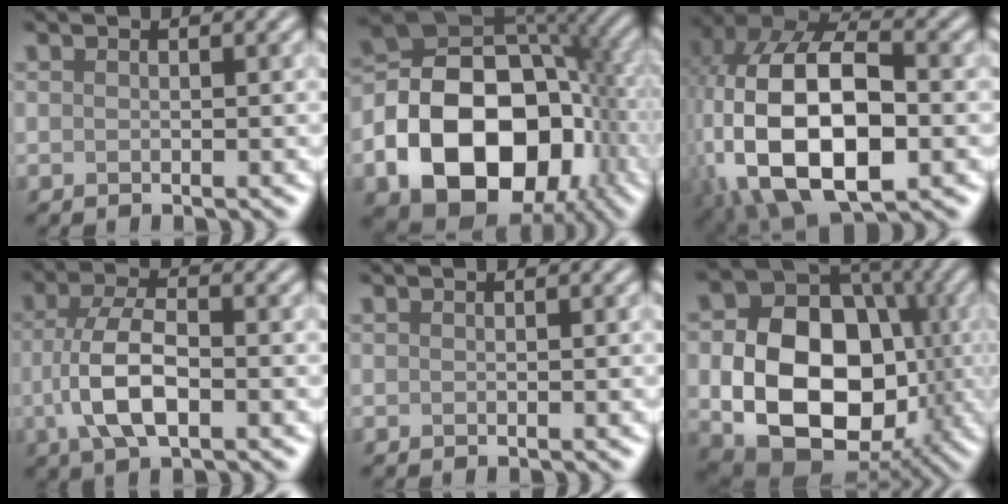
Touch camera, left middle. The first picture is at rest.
{"total": 15.8, "force": [-4.7, 10.9, 10.5], "torque": [-0.171, -0.018, -0.082]}
{"total": 16.6, "force": [-3.0, 9.9, 13.0], "torque": [-0.245, -0.010, -0.041]}
{"total": 5.8, "force": [-1.2, 2.6, 5.1], "torque": [-0.108, 0.002, -0.025]}
{"total": 0.0}
{"total": 13.9, "force": [-1.9, 10.2, 9.3], "torque": [-0.152, -0.025, -0.032]}